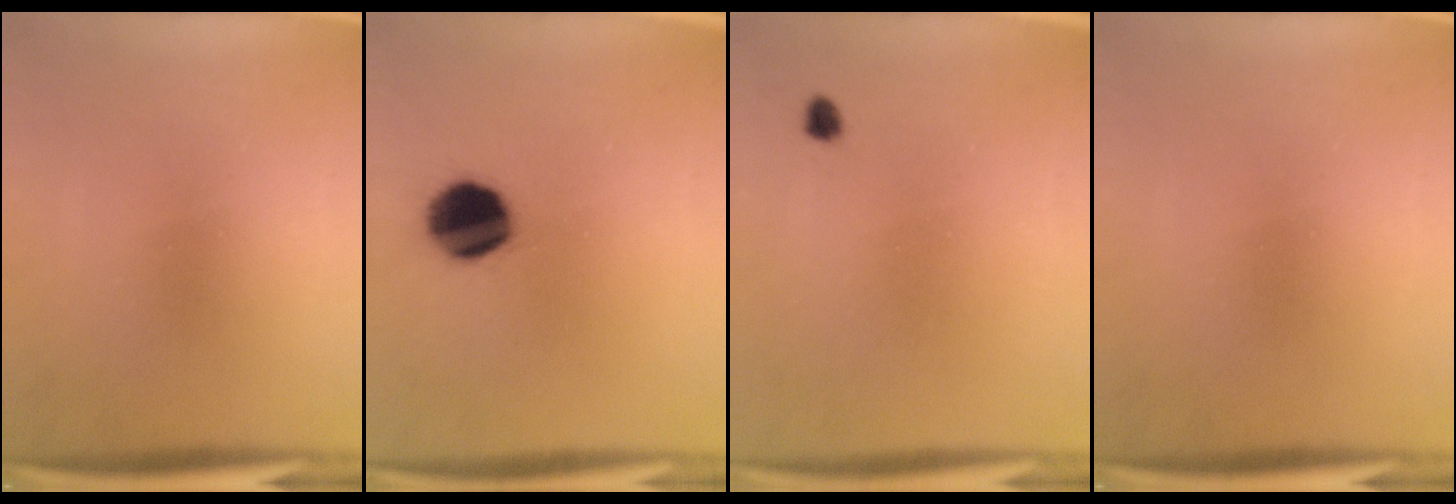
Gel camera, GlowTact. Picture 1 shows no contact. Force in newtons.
{"total": 13.4}
{"total": 1.0}
{"total": 0.0}